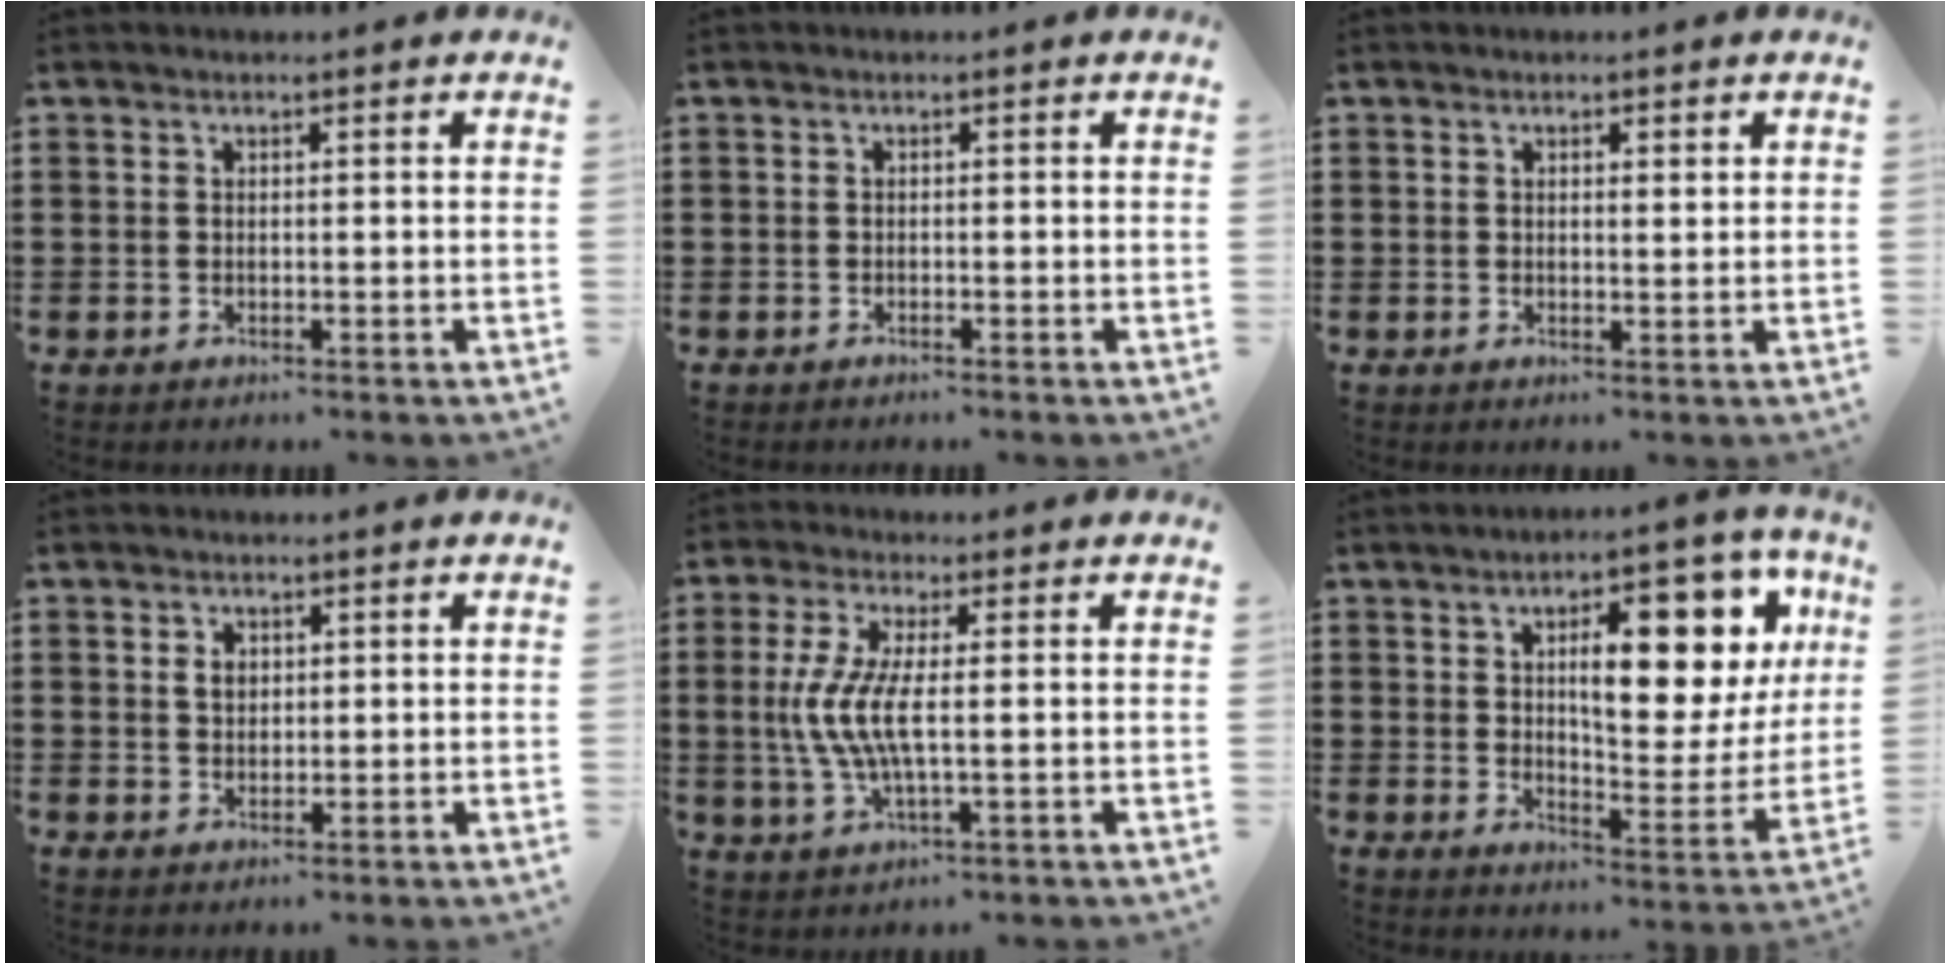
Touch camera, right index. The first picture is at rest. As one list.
[{"total": 0.7, "force": [-0.7, -0.1, -0.1], "torque": [0.000, -0.002, -0.015]}, {"total": 0.7, "force": [0.3, 0.2, 0.6], "torque": [-0.012, 0.002, 0.004]}, {"total": 1.9, "force": [0.5, 1.4, 1.2], "torque": [-0.027, 0.007, 0.010]}, {"total": 7.2, "force": [-0.3, 1.6, 7.1], "torque": [-0.163, -0.016, -0.015]}, {"total": 14.2, "force": [5.5, 5.3, 12.0], "torque": [-0.162, -0.022, 0.083]}]